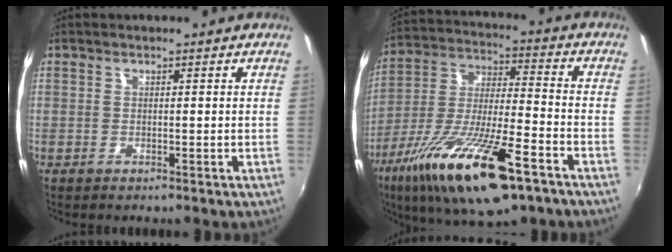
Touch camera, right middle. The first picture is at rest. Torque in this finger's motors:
{"motor_torque": [1.21, -0.92, 1.05, 0.21]}